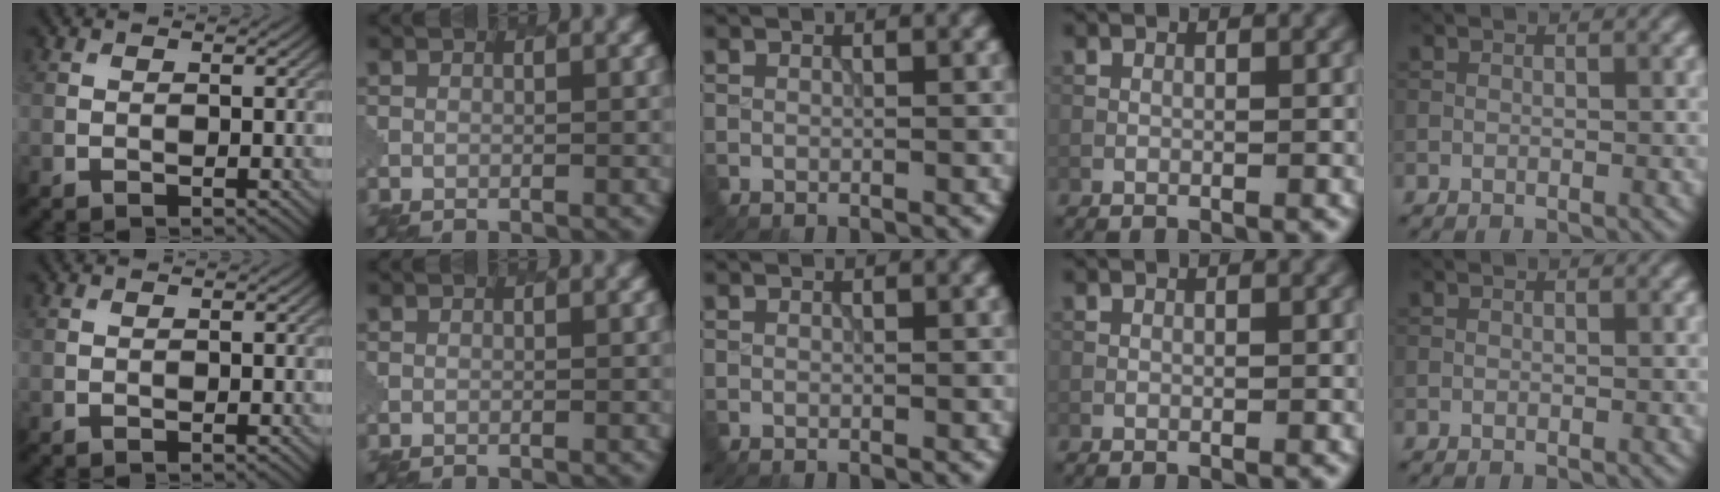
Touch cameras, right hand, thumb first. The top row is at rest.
{}